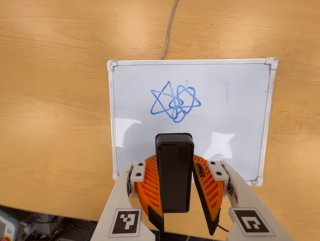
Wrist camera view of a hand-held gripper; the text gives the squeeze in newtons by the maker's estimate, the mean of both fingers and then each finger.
{"total": 7.2, "left": 6.5, "right": 7.8}